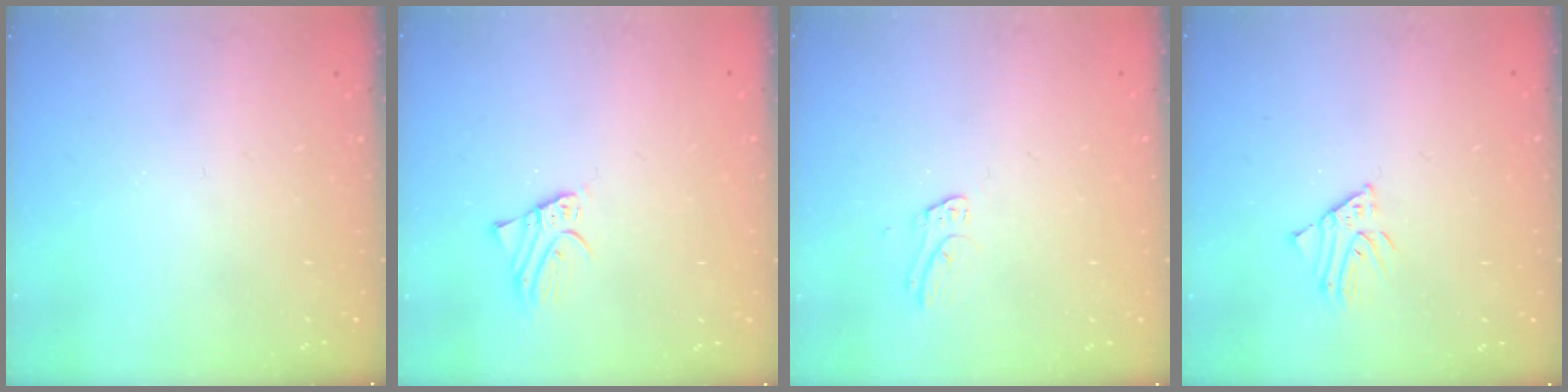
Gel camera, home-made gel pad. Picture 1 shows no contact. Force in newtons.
{"total": 2.1, "press": 2.1, "slide": 0.2}
{"total": 5.6, "press": 5.5, "slide": 0.6}
{"total": 2.5, "press": 2.5, "slide": 0.1}